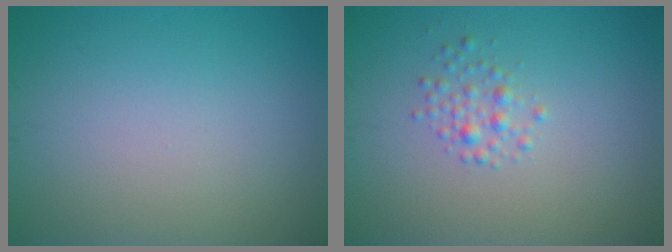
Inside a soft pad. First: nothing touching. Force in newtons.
{"total": 1.6, "press": 1.6, "slide": 0.1}